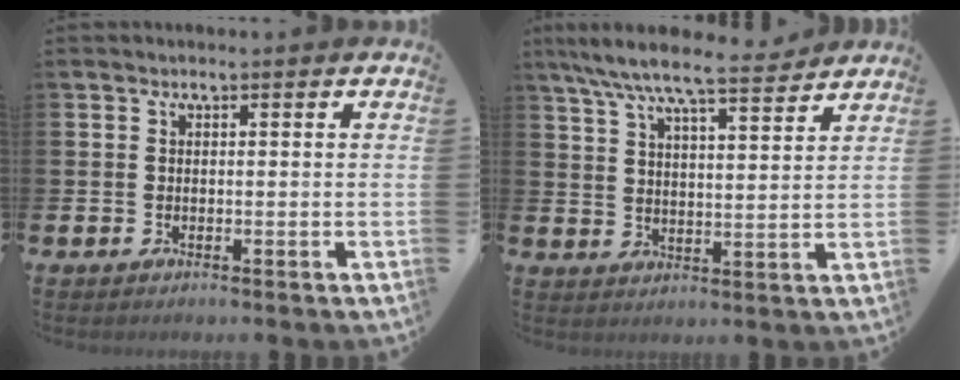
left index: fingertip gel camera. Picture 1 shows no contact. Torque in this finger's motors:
{"motor_torque": [1.05, -1.03, 0.83, 0.21]}